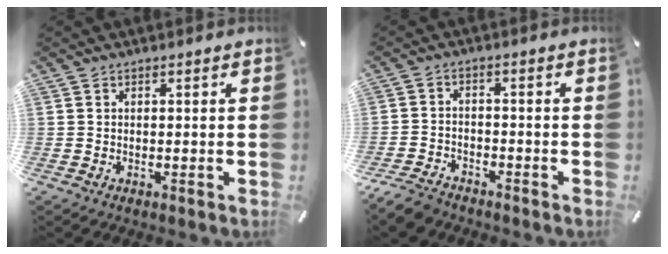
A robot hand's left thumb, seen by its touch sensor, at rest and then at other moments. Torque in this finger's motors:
{"motor_torque": [-0.33, 0.52, 0.19, 0.18, 0.06]}